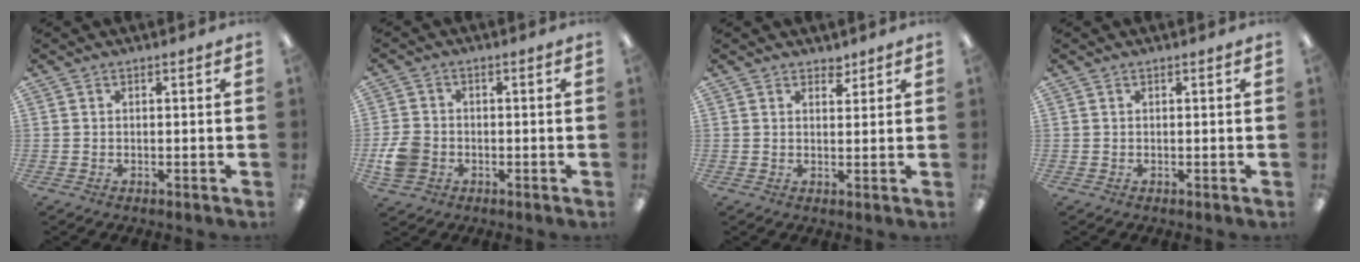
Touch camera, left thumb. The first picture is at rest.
{"total": 6.1, "force": [-1.7, 4.9, 3.1], "torque": [-0.062, 0.007, -0.032]}
{"total": 2.6, "force": [2.2, 1.3, 0.7], "torque": [0.000, -0.011, 0.037]}
{"total": 0.0}